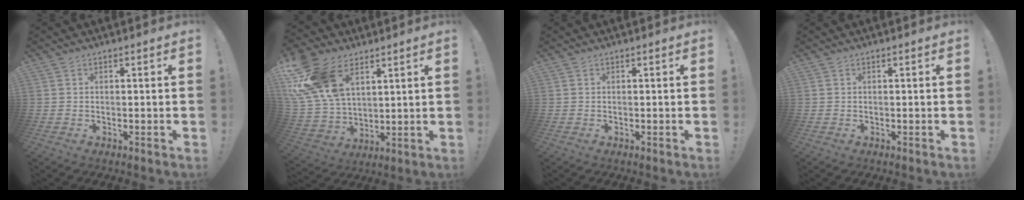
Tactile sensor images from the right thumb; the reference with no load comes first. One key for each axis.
{"total": 19.5, "fx": 9.3, "fy": 12.1, "fz": 12.1, "tx": -0.250, "ty": -0.040, "tz": 0.178}
{"total": 0.0}
{"total": 0.0}